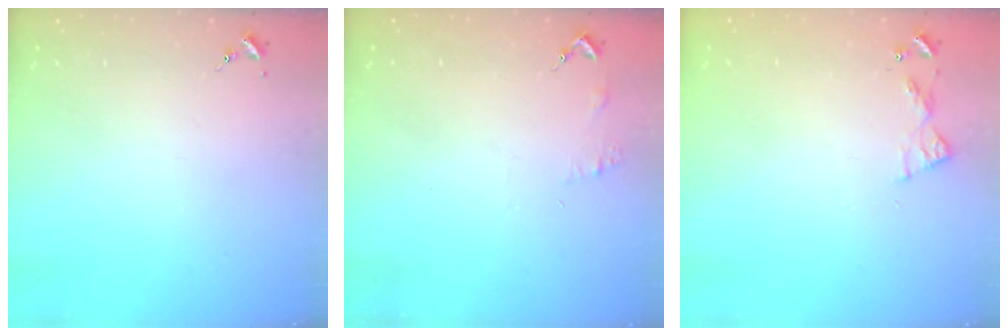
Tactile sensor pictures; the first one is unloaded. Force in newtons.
{"total": 5.4, "press": 5.3, "slide": 0.8}
{"total": 5.6, "press": 5.5, "slide": 0.5}